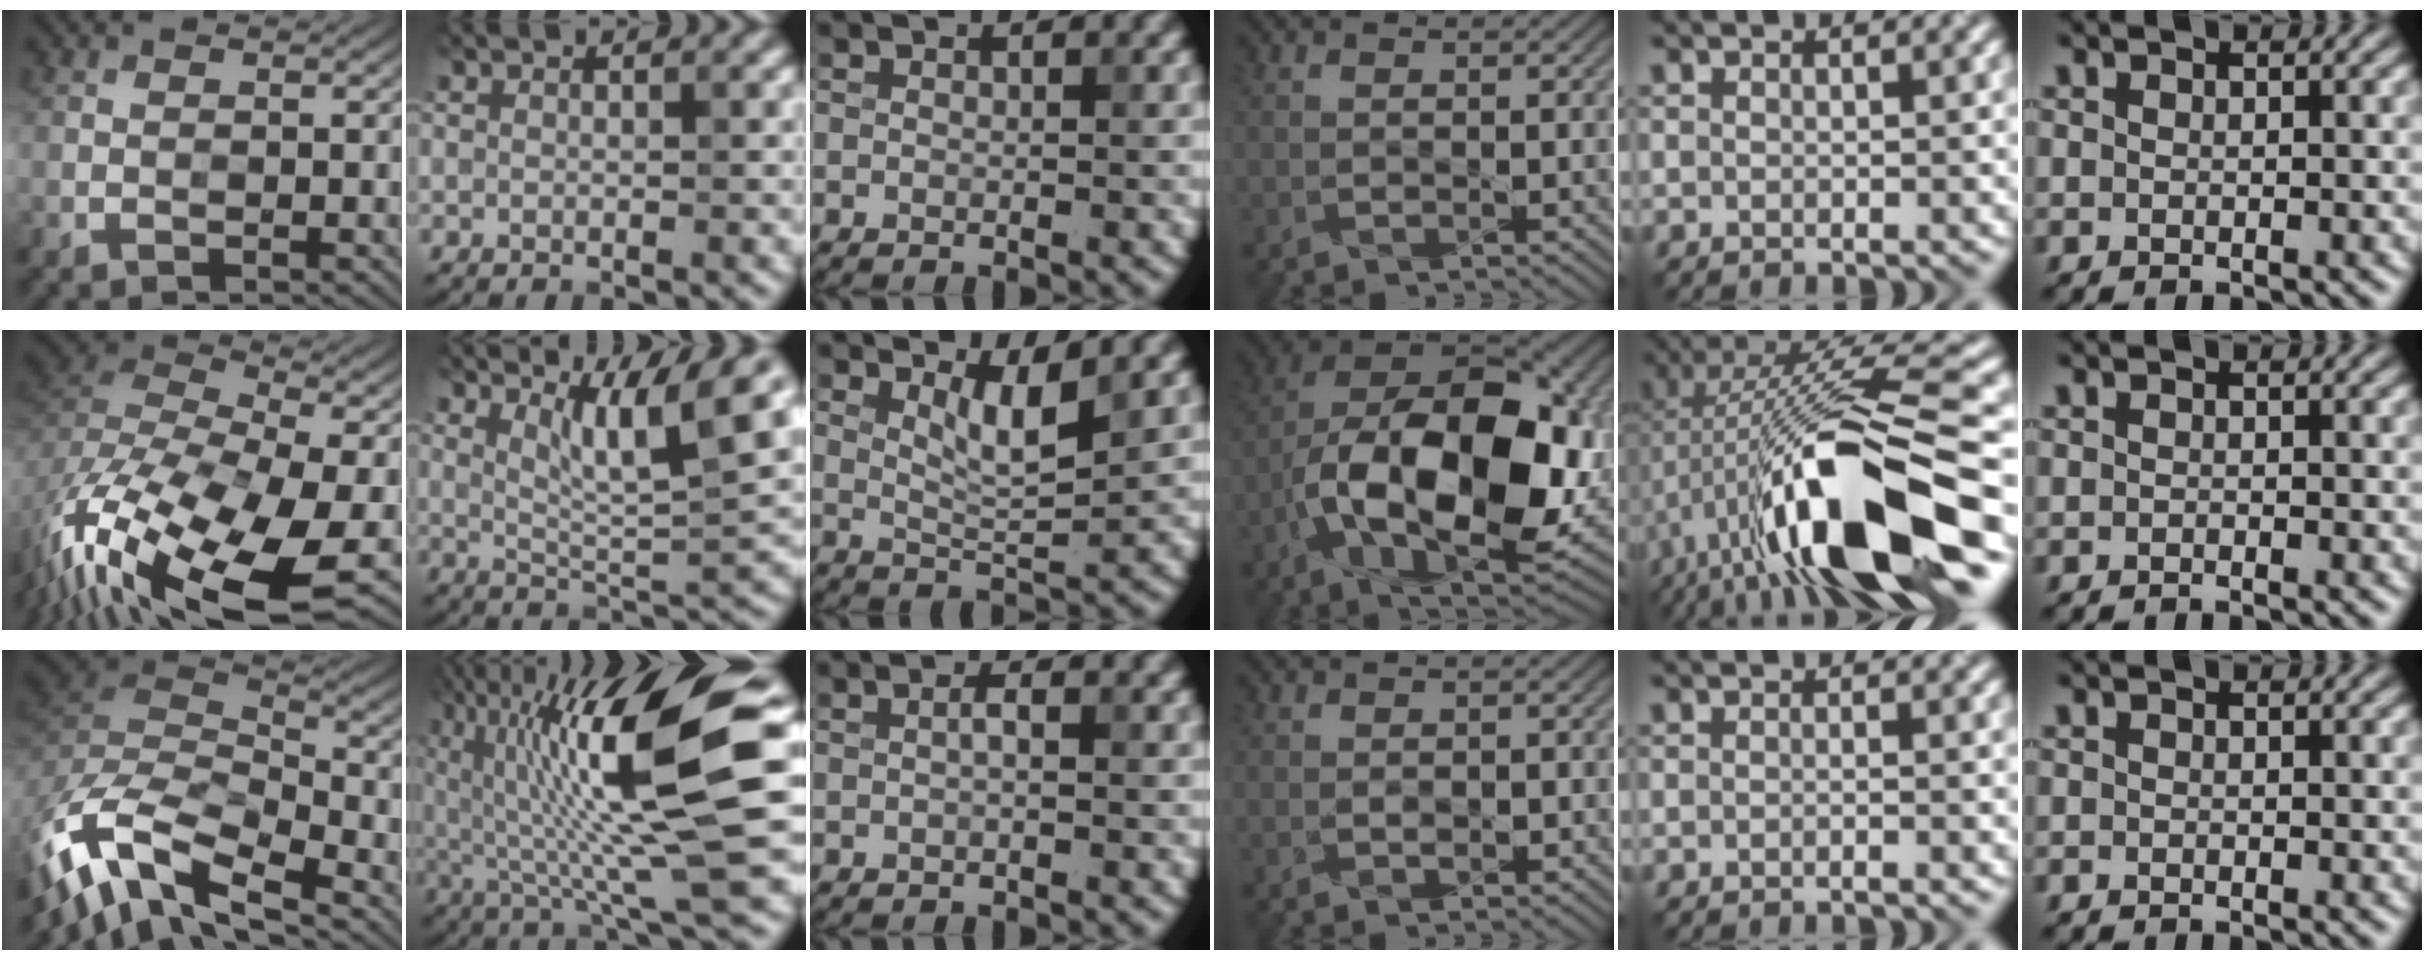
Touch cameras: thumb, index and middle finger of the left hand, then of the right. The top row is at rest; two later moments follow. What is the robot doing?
{"motion": "twist", "object": "bottle cap"}